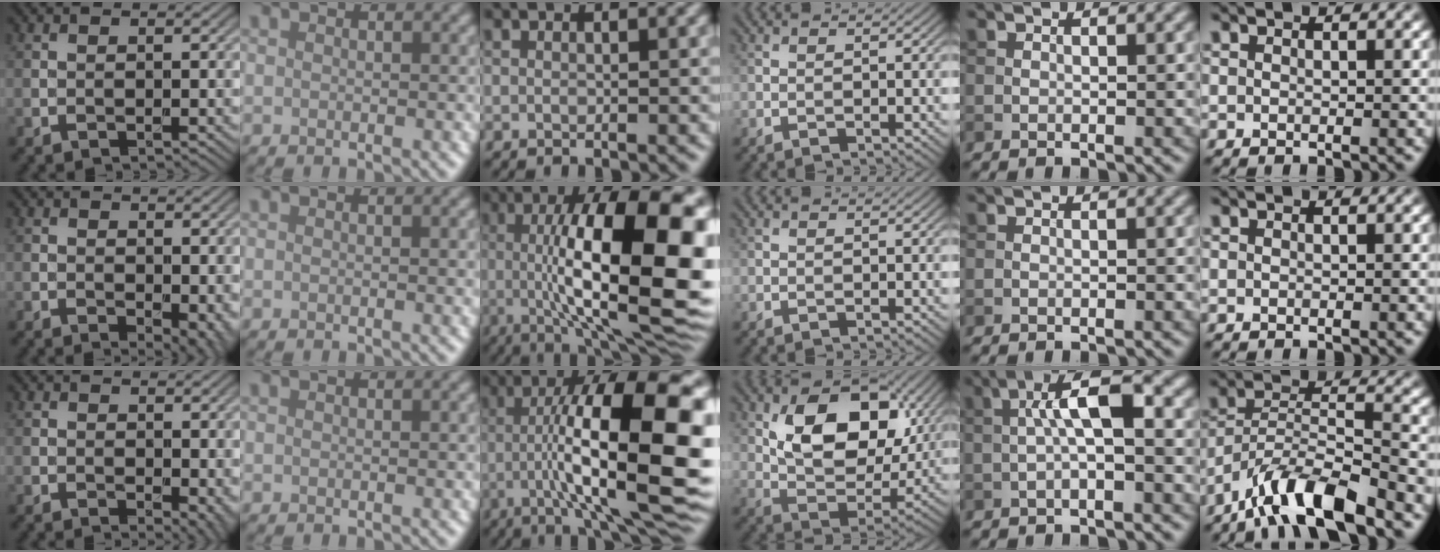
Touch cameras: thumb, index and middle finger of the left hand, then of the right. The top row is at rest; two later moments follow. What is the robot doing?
{"motion": "unscrew", "object": "dispenser bottle"}